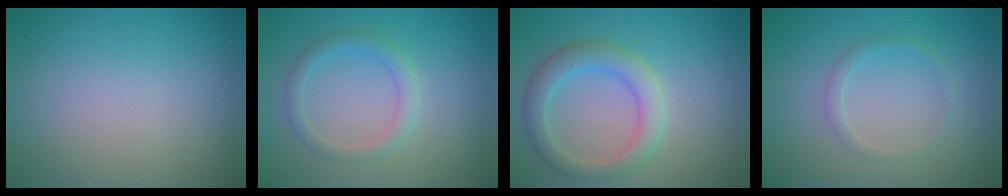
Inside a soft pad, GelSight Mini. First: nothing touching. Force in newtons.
{"total": 2.0, "press": 2.0, "slide": 0.3}
{"total": 3.7, "press": 3.7, "slide": 0.1}
{"total": 1.1, "press": 1.1, "slide": 0.0}